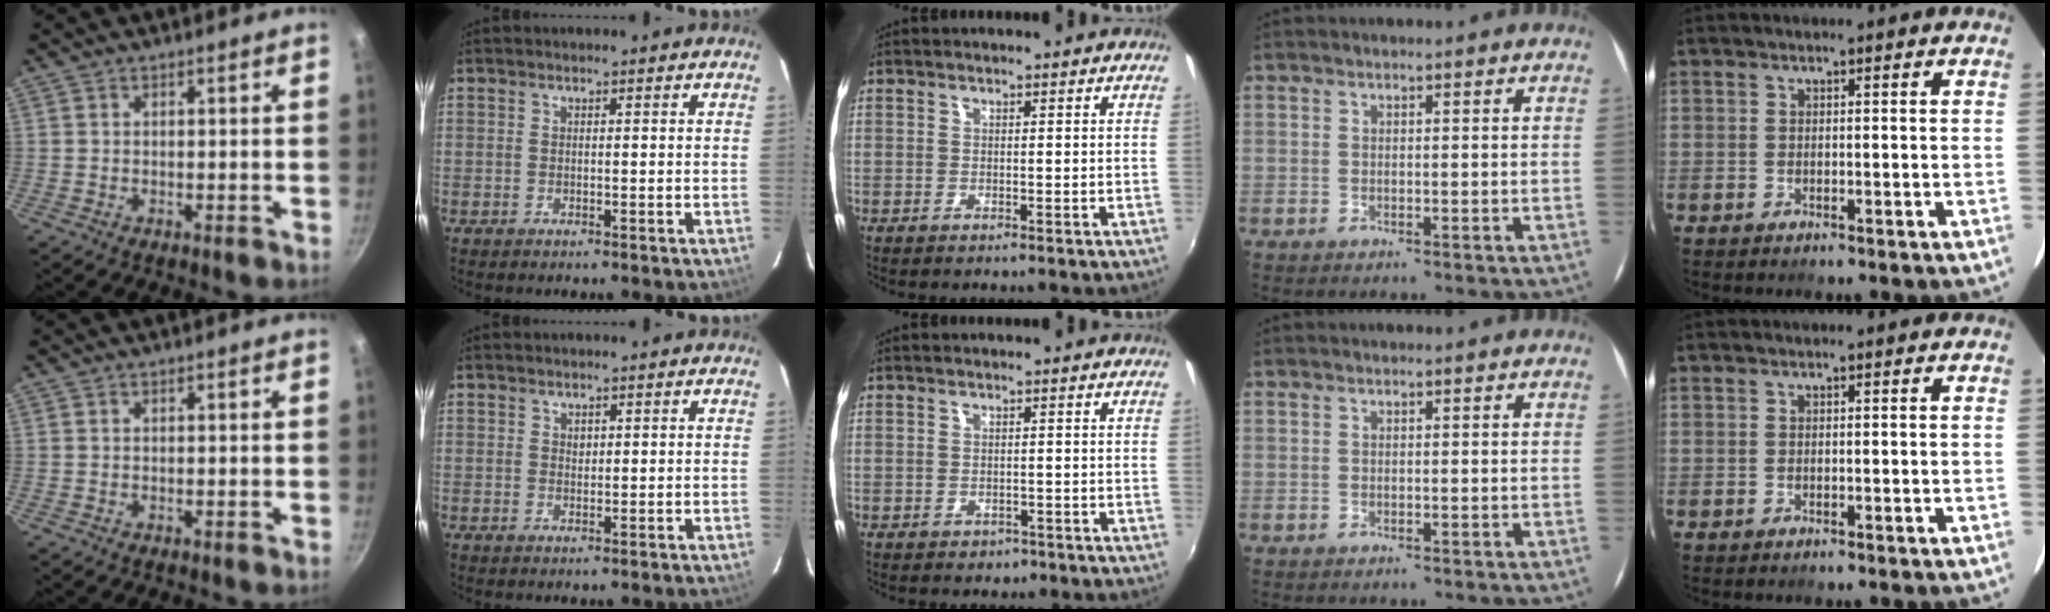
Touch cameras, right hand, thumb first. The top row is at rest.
{"index": {"total": 0.8, "force": [0.4, 0.7, 0.2], "torque": [-0.003, 0.003, 0.008]}, "middle": {"total": 1.9, "force": [-1.1, 1.5, 0.5], "torque": [-0.012, -0.003, -0.013]}}